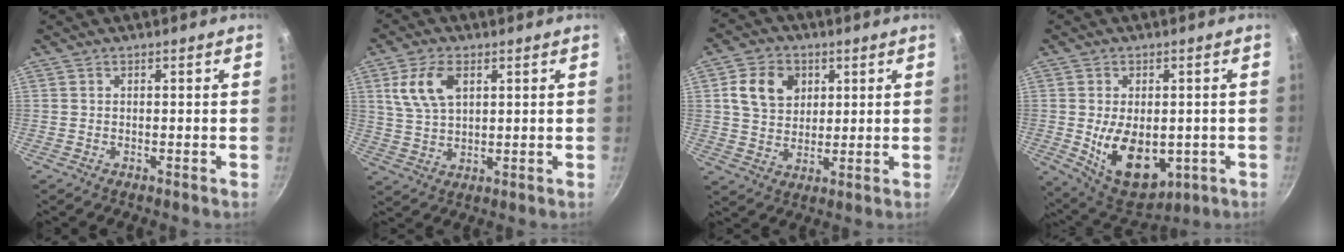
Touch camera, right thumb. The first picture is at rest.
{"total": 8.6, "force": [3.2, 4.8, 6.4], "torque": [-0.124, -0.004, 0.066]}
{"total": 9.8, "force": [3.1, 7.6, 5.3], "torque": [-0.069, -0.005, 0.058]}
{"total": 13.4, "force": [-2.3, 8.2, 10.4], "torque": [-0.142, -0.008, -0.011]}